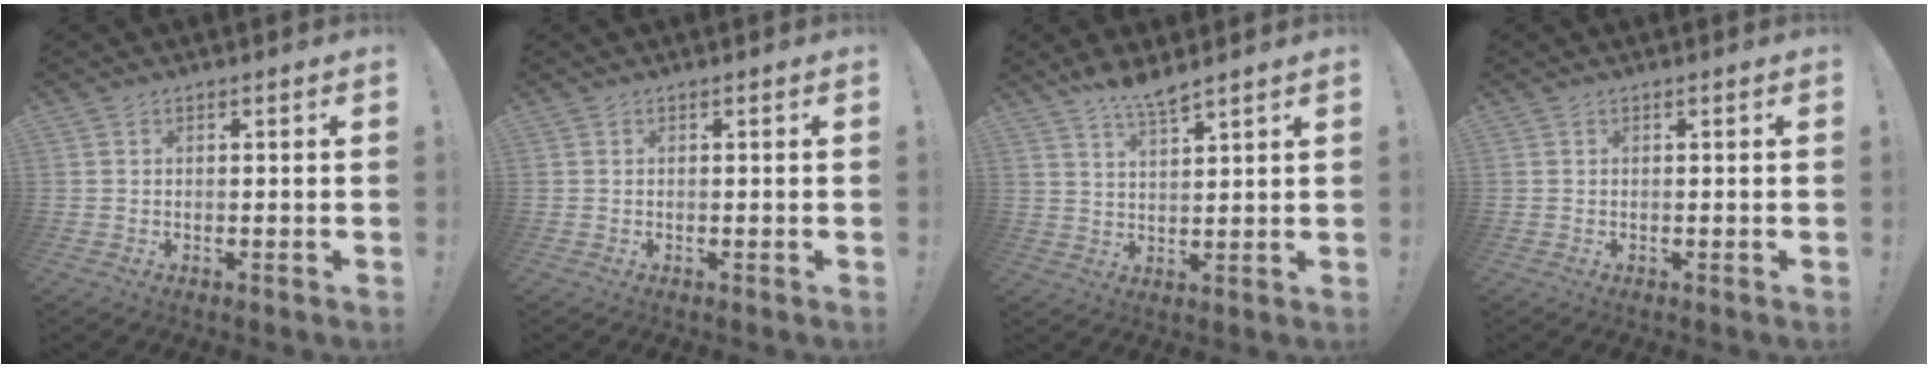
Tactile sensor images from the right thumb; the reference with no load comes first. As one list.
[{"total": 0.0}, {"total": 6.1, "force": [5.3, 0.4, 3.0], "torque": [-0.054, -0.035, 0.091]}, {"total": 0.0}]